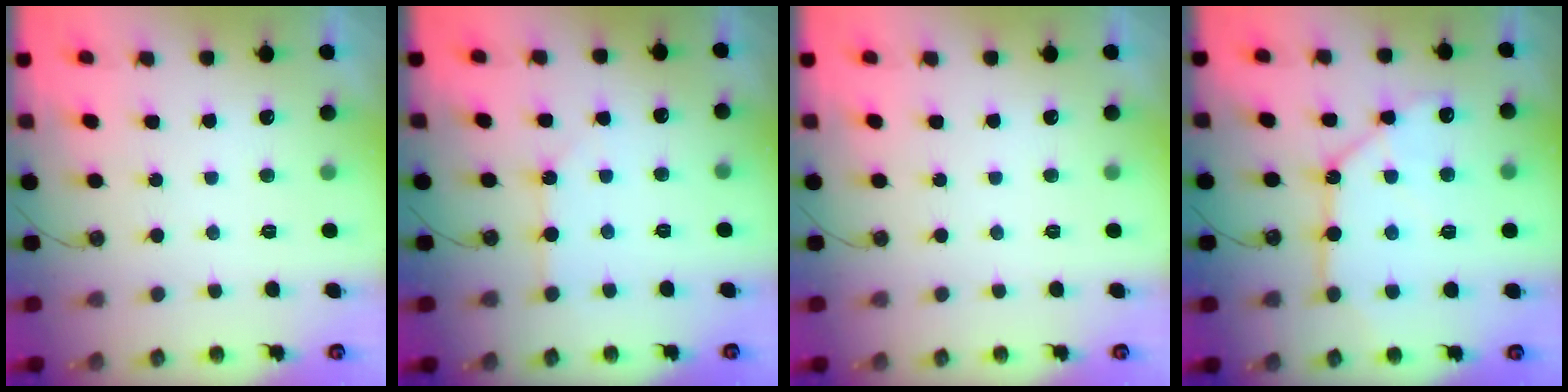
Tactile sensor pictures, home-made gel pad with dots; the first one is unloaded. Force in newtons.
{"total": 1.5, "press": 1.5, "slide": 0.3}
{"total": 0.0}
{"total": 11.1, "press": 11.0, "slide": 1.1}